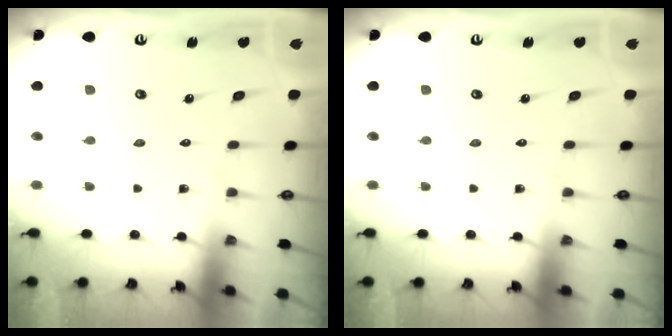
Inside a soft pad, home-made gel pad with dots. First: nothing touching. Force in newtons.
{"total": 0.0}